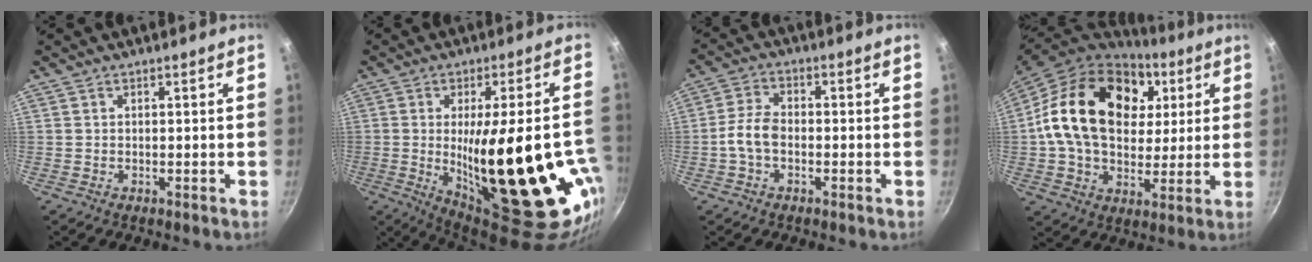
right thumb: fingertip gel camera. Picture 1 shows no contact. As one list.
[{"total": 30.3, "force": [-5.3, 10.3, 28.0], "torque": [-0.379, -0.014, -0.046]}, {"total": 5.4, "force": [-1.4, 3.3, 4.0], "torque": [-0.079, 0.026, -0.036]}, {"total": 24.2, "force": [6.2, 17.2, 15.8], "torque": [-0.257, 0.002, 0.100]}]